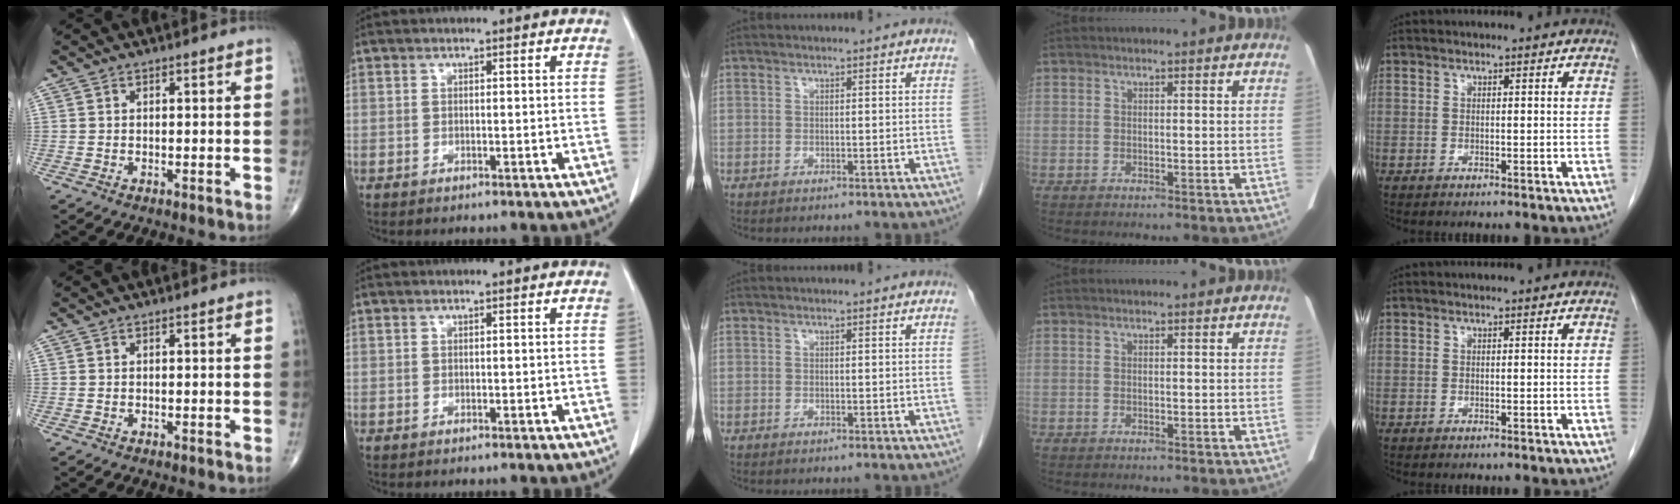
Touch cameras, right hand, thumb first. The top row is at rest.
{}